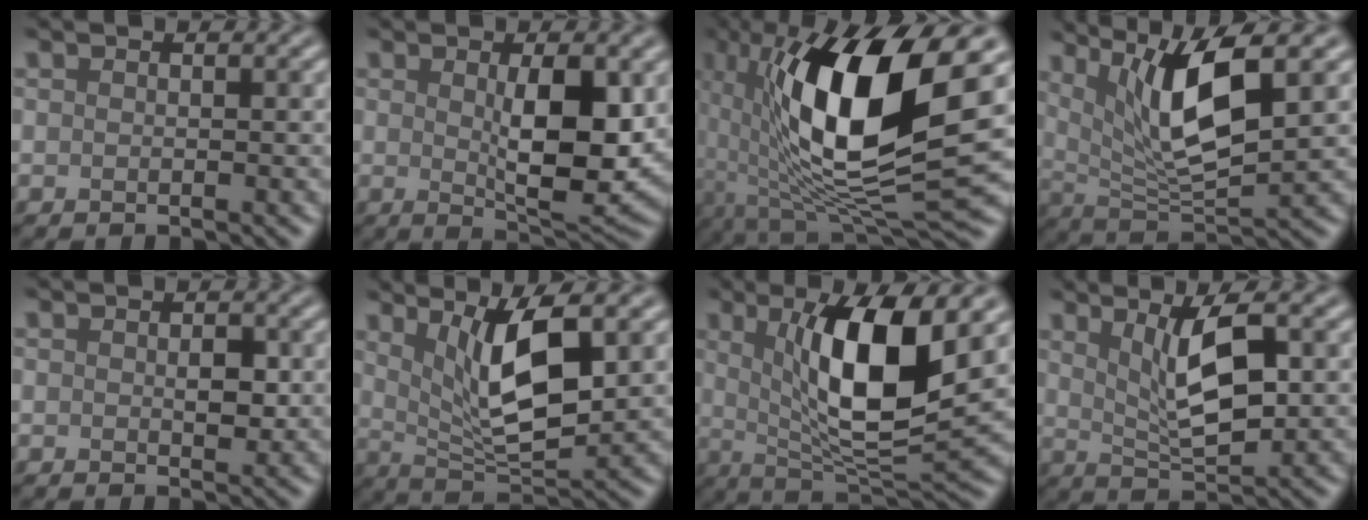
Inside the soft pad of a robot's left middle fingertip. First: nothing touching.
{"total": 6.5, "force": [0.7, 2.1, 6.1], "torque": [-0.098, -0.010, 0.018]}
{"total": 14.7, "force": [2.0, 5.2, 13.6], "torque": [-0.242, -0.014, 0.031]}
{"total": 8.1, "force": [3.1, 2.3, 7.1], "torque": [-0.131, -0.013, 0.059]}
{"total": 1.7, "force": [-0.1, 1.0, 1.4], "torque": [-0.021, -0.002, 0.001]}
{"total": 7.5, "force": [2.4, 2.3, 6.7], "torque": [-0.122, -0.012, 0.049]}
{"total": 10.0, "force": [2.3, 2.8, 9.3], "torque": [-0.146, -0.014, 0.045]}
{"total": 5.7, "force": [1.6, 1.7, 5.2], "torque": [-0.096, -0.005, 0.034]}